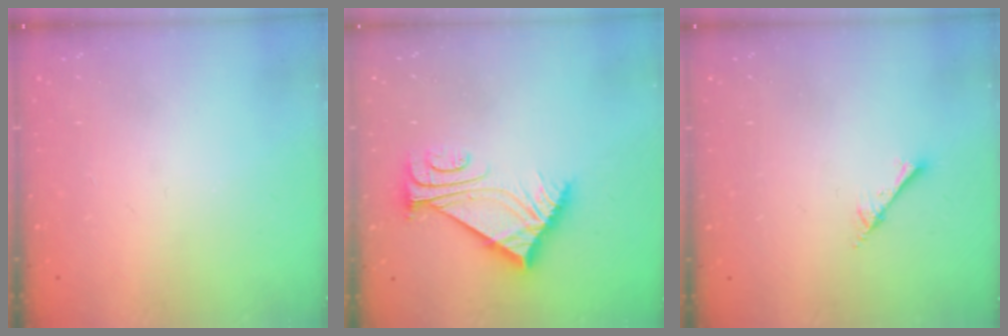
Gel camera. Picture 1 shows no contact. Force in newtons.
{"total": 9.8, "press": 9.7, "slide": 0.9}
{"total": 2.5, "press": 2.5, "slide": 0.2}